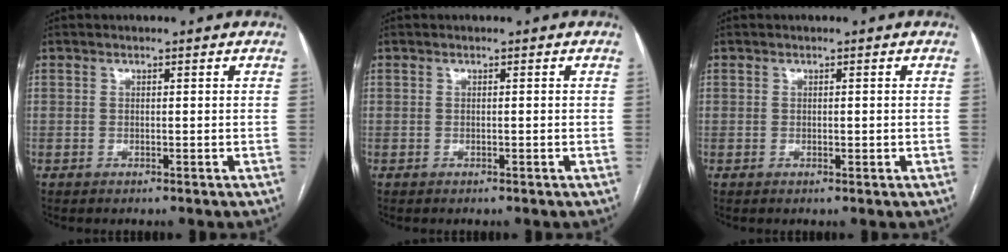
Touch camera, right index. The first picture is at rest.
{"total": 0.0}
{"total": 0.8, "force": [0.1, 0.4, 0.7], "torque": [-0.014, -0.003, 0.003]}